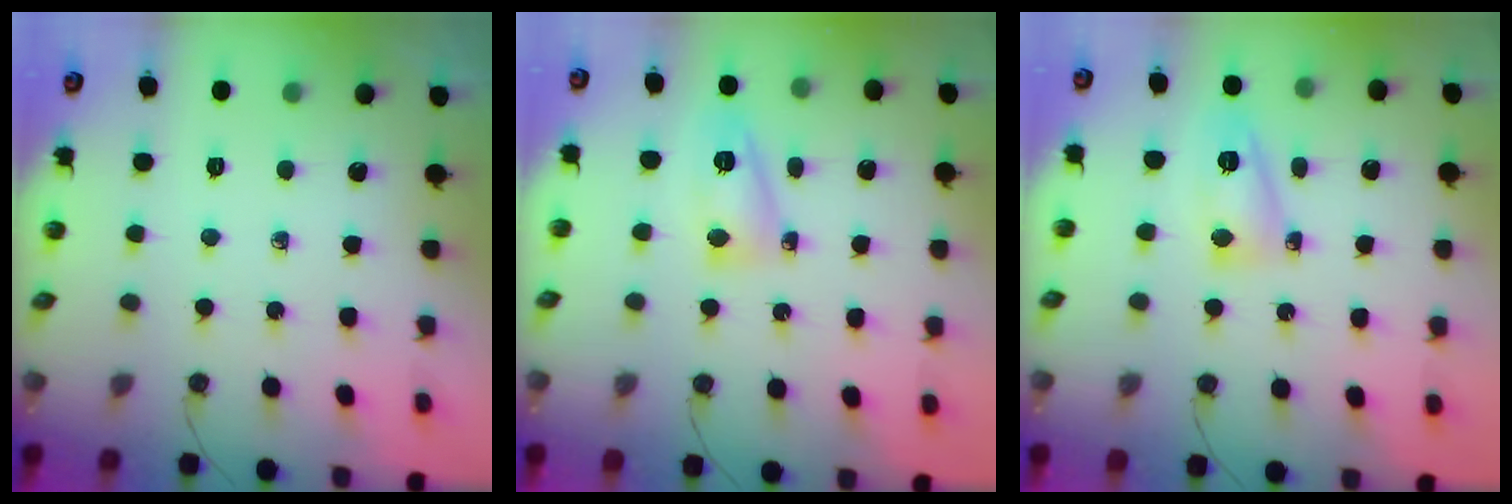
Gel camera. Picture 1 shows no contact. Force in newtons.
{"total": 9.0, "press": 9.0, "slide": 0.6}
{"total": 9.0, "press": 9.0, "slide": 0.6}